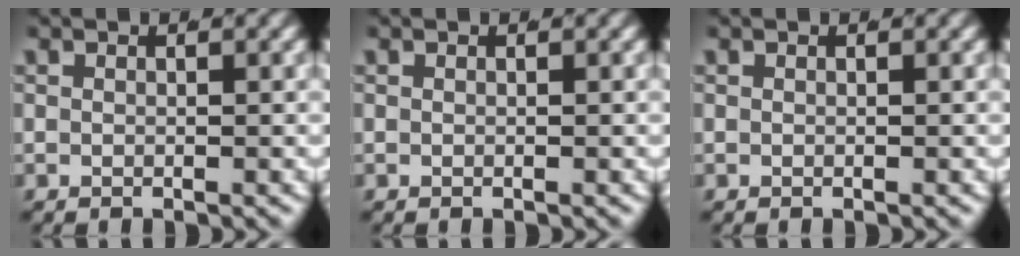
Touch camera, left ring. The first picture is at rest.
{"total": 0.0}
{"total": 0.0}